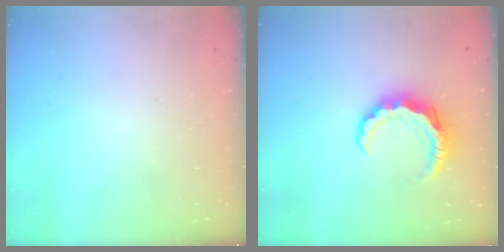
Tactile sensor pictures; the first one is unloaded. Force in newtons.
{"total": 7.9, "press": 7.8, "slide": 1.1}